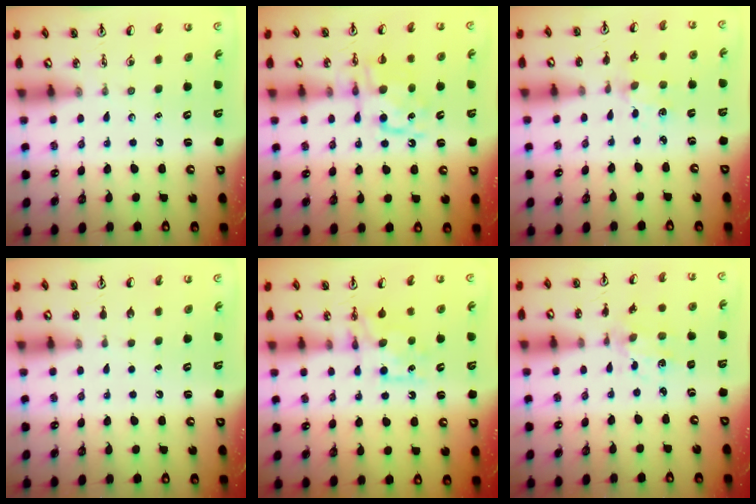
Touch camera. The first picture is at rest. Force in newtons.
{"total": 10.3, "press": 10.3, "slide": 0.3}
{"total": 1.3, "press": 1.2, "slide": 0.2}
{"total": 0.0}
{"total": 7.7, "press": 7.7, "slide": 0.7}
{"total": 2.3, "press": 2.3, "slide": 0.6}